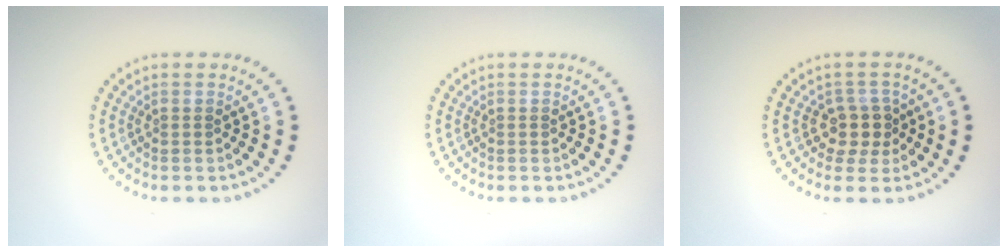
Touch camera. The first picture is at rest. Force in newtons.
{"total": 0.0}
{"total": 2.6, "press": 2.2, "slide": 1.4}